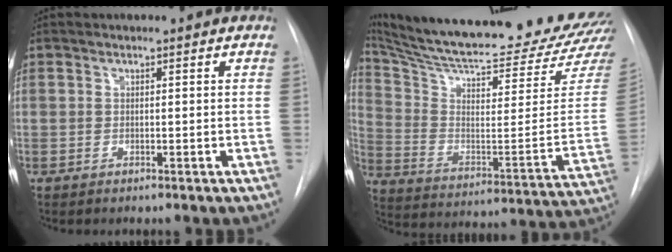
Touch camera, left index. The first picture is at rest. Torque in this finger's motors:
{"motor_torque": [0.29, -1.85, 0.05, 0.08]}